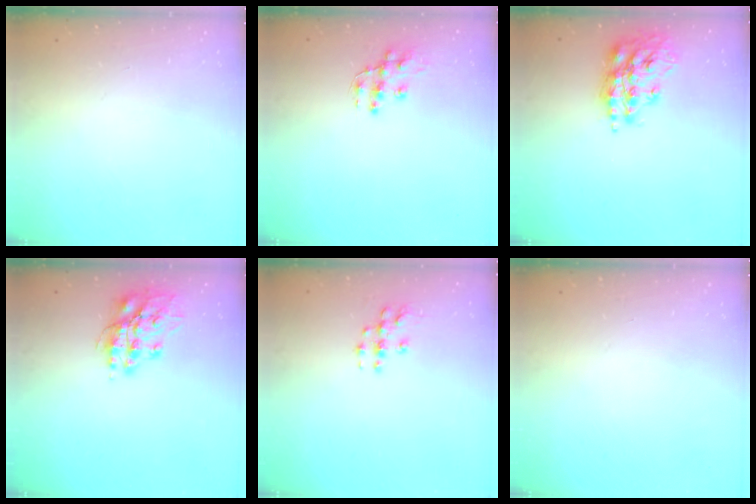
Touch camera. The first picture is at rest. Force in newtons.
{"total": 10.8, "press": 10.7, "slide": 0.8}
{"total": 16.1, "press": 16.0, "slide": 1.6}
{"total": 13.9, "press": 13.7, "slide": 2.0}
{"total": 5.4, "press": 5.4, "slide": 0.5}
{"total": 0.0}